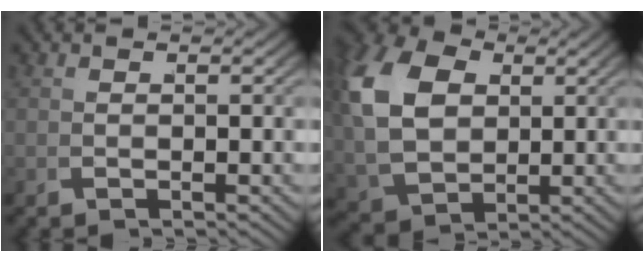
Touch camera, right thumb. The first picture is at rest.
{"total": 11.1, "force": [1.8, 8.4, 7.1], "torque": [-0.180, -0.042, 0.058]}